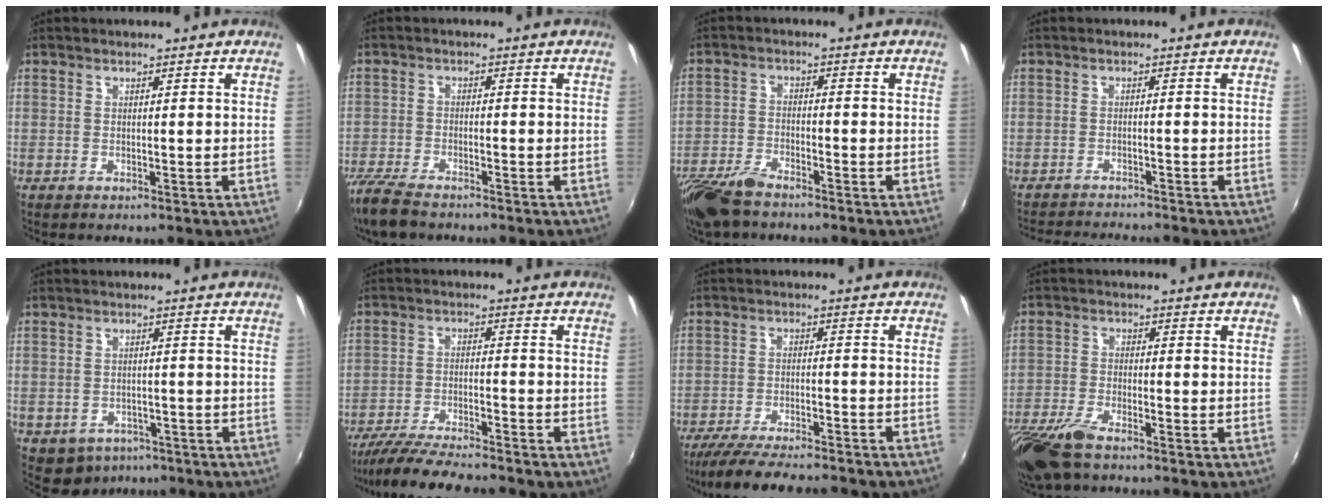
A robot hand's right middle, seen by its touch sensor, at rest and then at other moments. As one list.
[{"total": 8.0, "force": [-6.7, 2.0, 3.9], "torque": [-0.109, -0.031, -0.129]}, {"total": 9.4, "force": [-7.4, 2.9, 5.0], "torque": [-0.124, -0.025, -0.147]}, {"total": 7.0, "force": [-6.7, 0.0, 2.2], "torque": [-0.055, -0.014, -0.106]}, {"total": 6.6, "force": [-4.0, 4.7, 2.1], "torque": [-0.055, -0.009, -0.046]}, {"total": 14.1, "force": [-12.4, 1.6, 6.5], "torque": [-0.135, -0.026, -0.204]}, {"total": 18.8, "force": [-16.4, 3.0, 8.8], "torque": [-0.169, -0.031, -0.240]}, {"total": 10.3, "force": [-7.9, 2.6, 6.0], "torque": [-0.144, -0.034, -0.156]}]